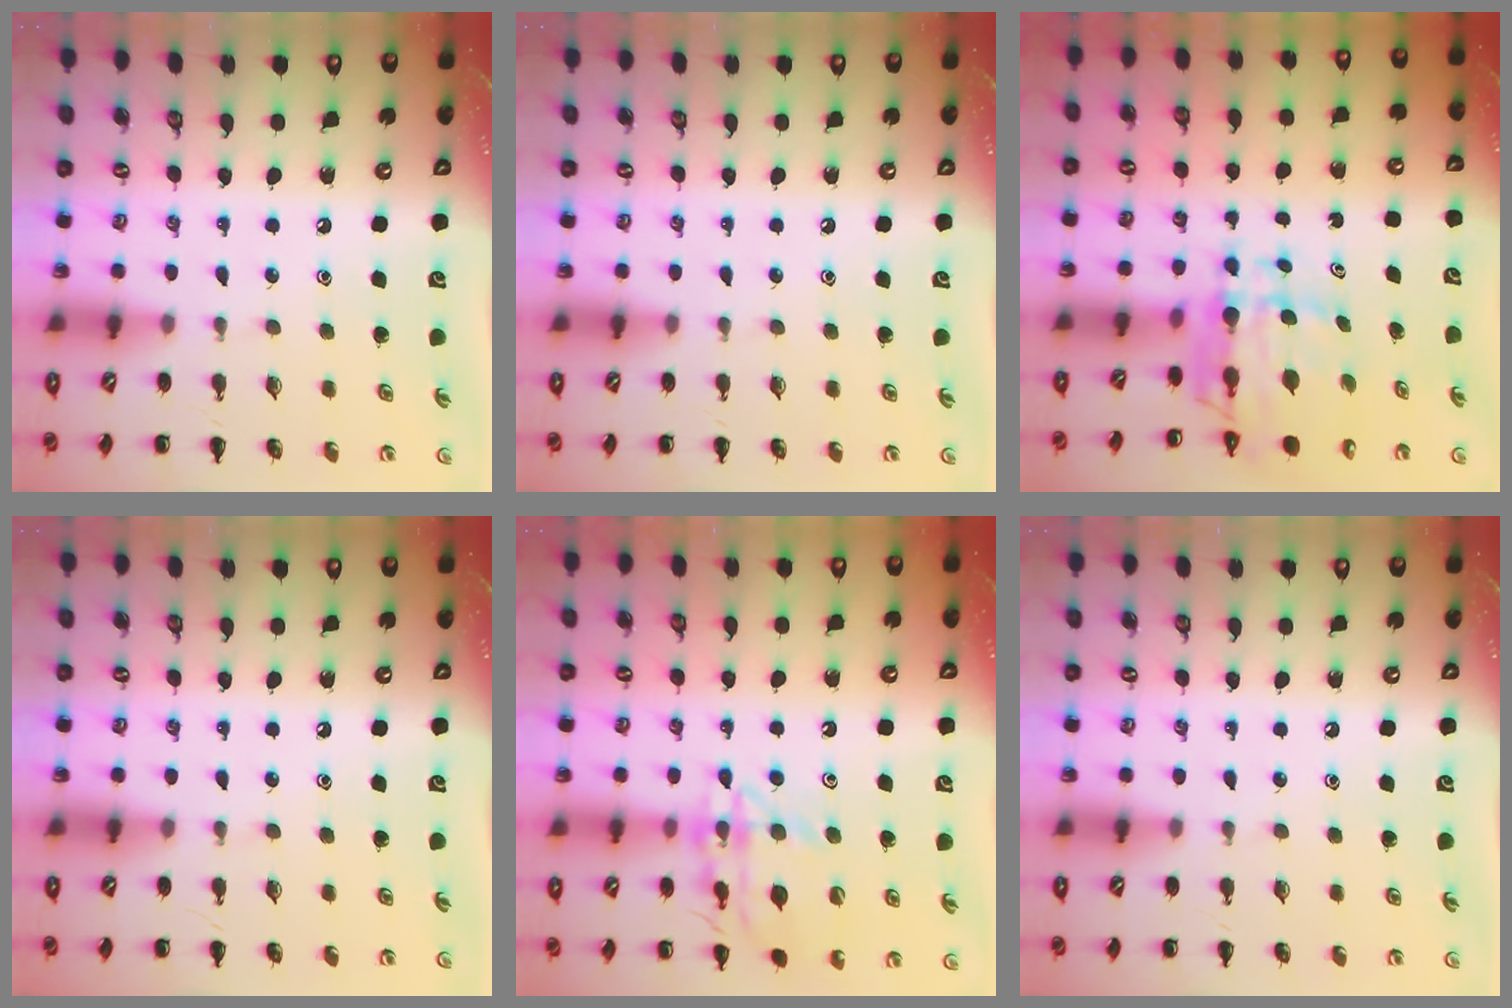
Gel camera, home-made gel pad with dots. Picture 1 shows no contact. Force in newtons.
{"total": 0.0}
{"total": 7.5, "press": 7.0, "slide": 2.7}
{"total": 0.0}
{"total": 15.6, "press": 15.5, "slide": 2.2}
{"total": 0.0}